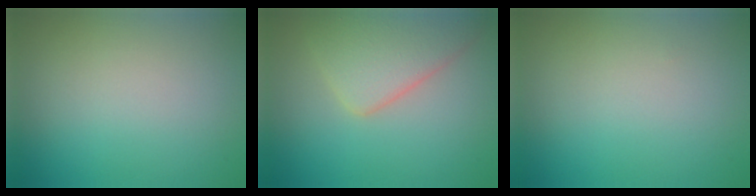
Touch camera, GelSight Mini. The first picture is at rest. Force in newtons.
{"total": 5.1, "press": 5.1, "slide": 0.1}
{"total": 0.0}